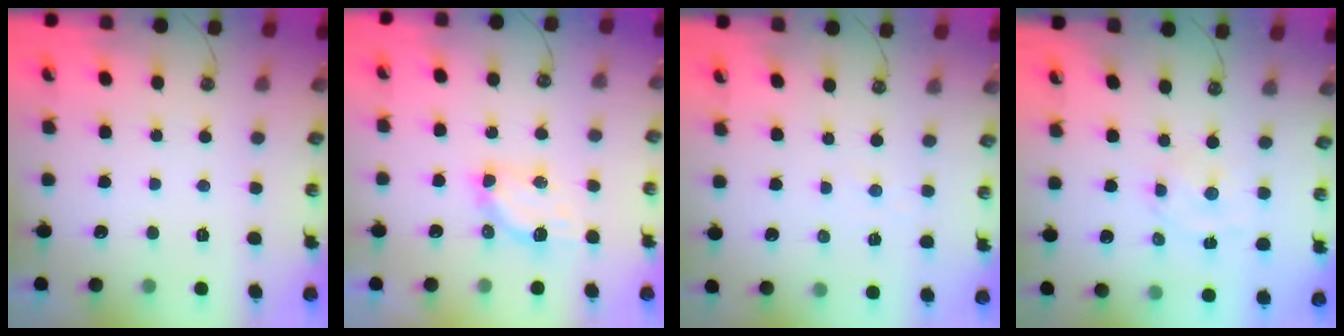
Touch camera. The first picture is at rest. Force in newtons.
{"total": 6.1, "press": 6.1, "slide": 0.3}
{"total": 2.2, "press": 2.1, "slide": 0.3}
{"total": 2.6, "press": 2.6, "slide": 0.6}